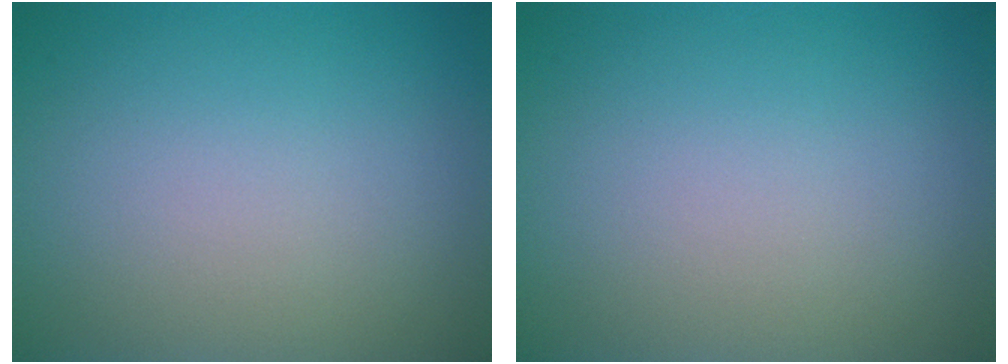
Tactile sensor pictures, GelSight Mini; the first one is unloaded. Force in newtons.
{"total": 0.0}